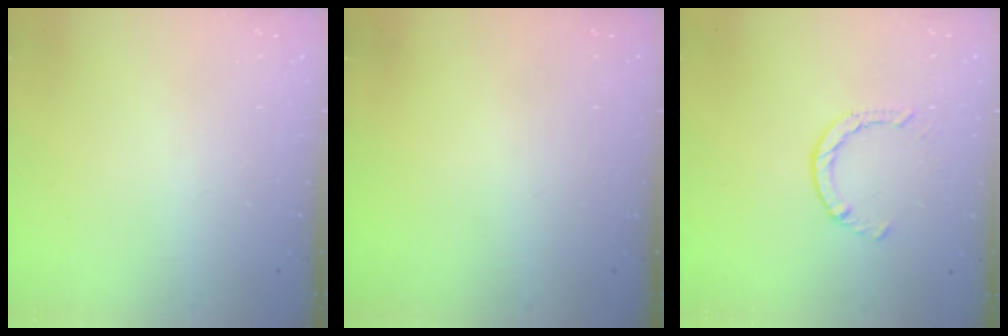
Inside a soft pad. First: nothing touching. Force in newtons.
{"total": 0.0}
{"total": 3.4, "press": 3.4, "slide": 0.2}